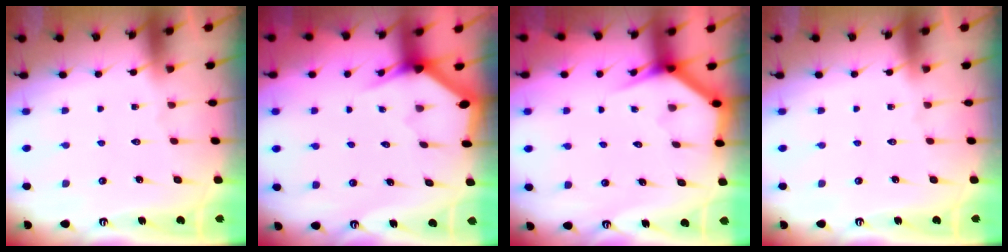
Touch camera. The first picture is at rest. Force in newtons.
{"total": 3.0, "press": 3.0, "slide": 0.1}
{"total": 3.4, "press": 3.4, "slide": 0.3}
{"total": 0.0}